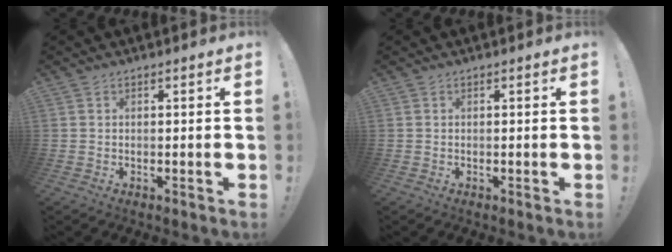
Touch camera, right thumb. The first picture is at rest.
{"total": 0.0}